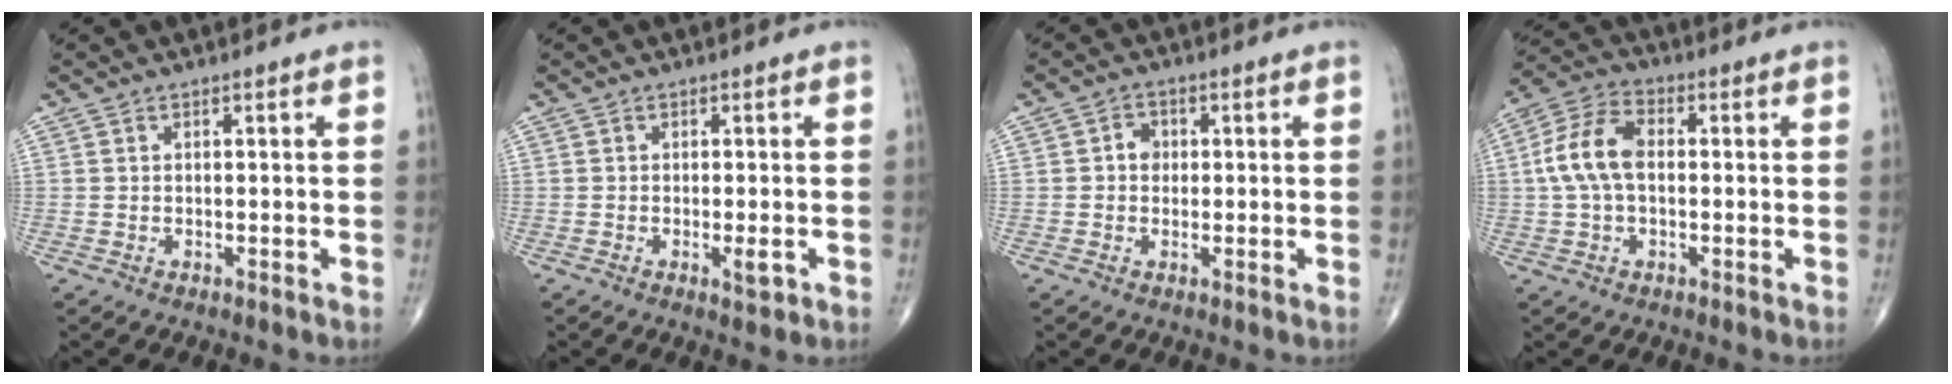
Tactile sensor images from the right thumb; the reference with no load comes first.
{"total": 2.0, "force": [-0.7, 0.5, 1.9], "torque": [-0.024, -0.004, -0.010]}
{"total": 2.7, "force": [0.2, 2.3, 1.4], "torque": [-0.006, 0.008, -0.001]}
{"total": 9.8, "force": [0.4, 5.9, 7.9], "torque": [-0.164, 0.027, 0.001]}